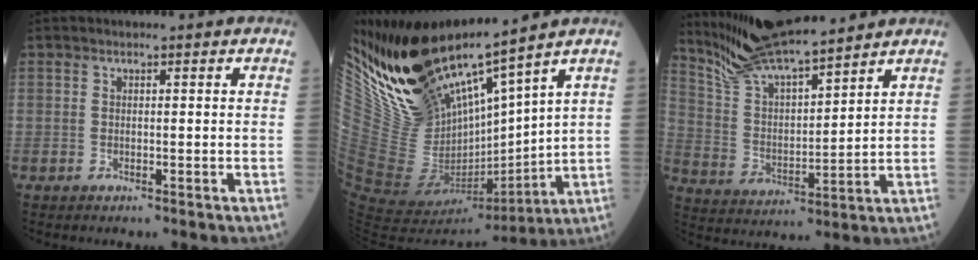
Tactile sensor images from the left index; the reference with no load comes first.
{"total": 17.1, "force": [14.4, 2.6, 9.0], "torque": [-0.161, -0.042, 0.296]}
{"total": 13.4, "force": [12.2, 0.9, 5.5], "torque": [-0.115, 0.011, 0.238]}